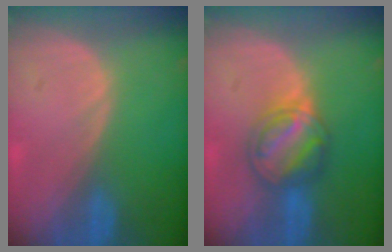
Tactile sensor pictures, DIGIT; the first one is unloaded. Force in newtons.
{"total": 6.4, "press": 6.2, "slide": 1.7}